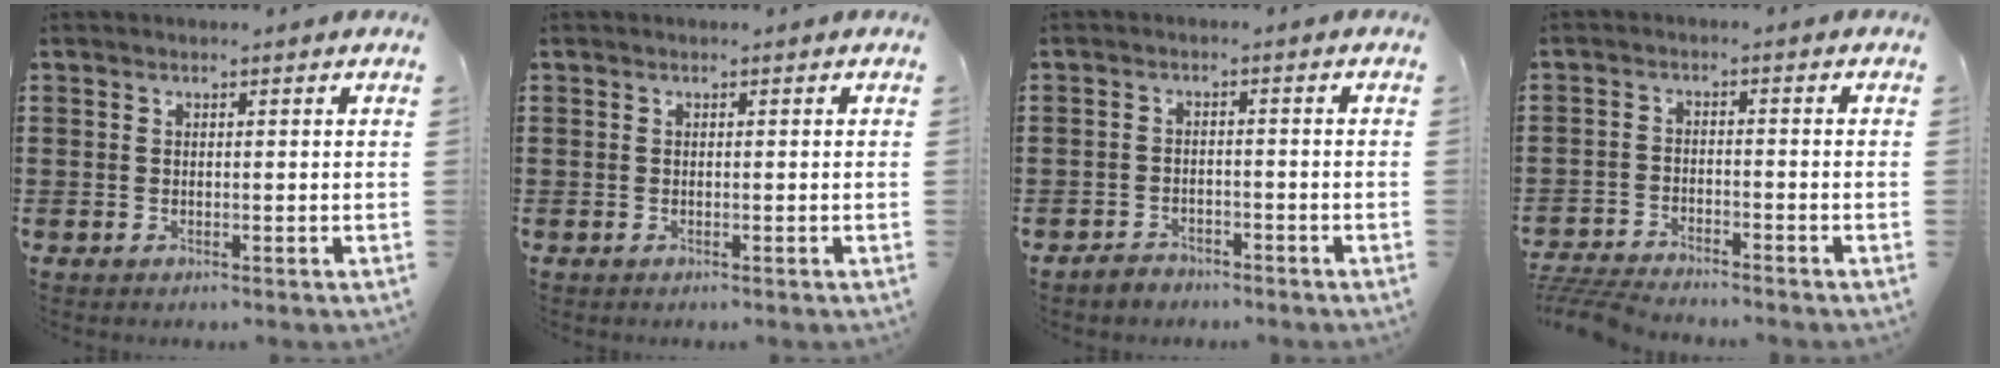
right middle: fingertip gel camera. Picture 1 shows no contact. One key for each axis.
{"total": 0.0}
{"total": 1.9, "fx": -1.7, "fy": 0.7, "fz": 0.0, "tx": -0.006, "ty": 0.003, "tz": -0.038}
{"total": 5.0, "fx": -4.8, "fy": 0.3, "fz": 1.1, "tx": -0.033, "ty": -0.003, "tz": -0.101}